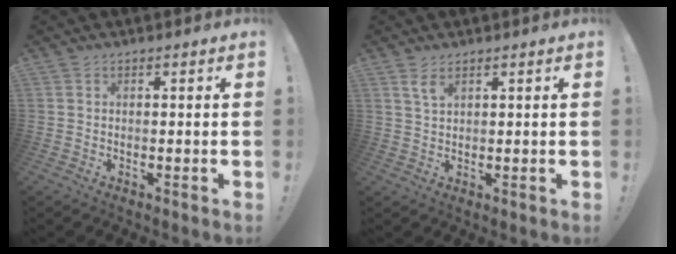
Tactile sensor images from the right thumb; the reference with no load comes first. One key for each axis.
{"total": 3.3, "fx": 2.0, "fy": 1.3, "fz": 2.4, "tx": -0.047, "ty": -0.003, "tz": 0.035}